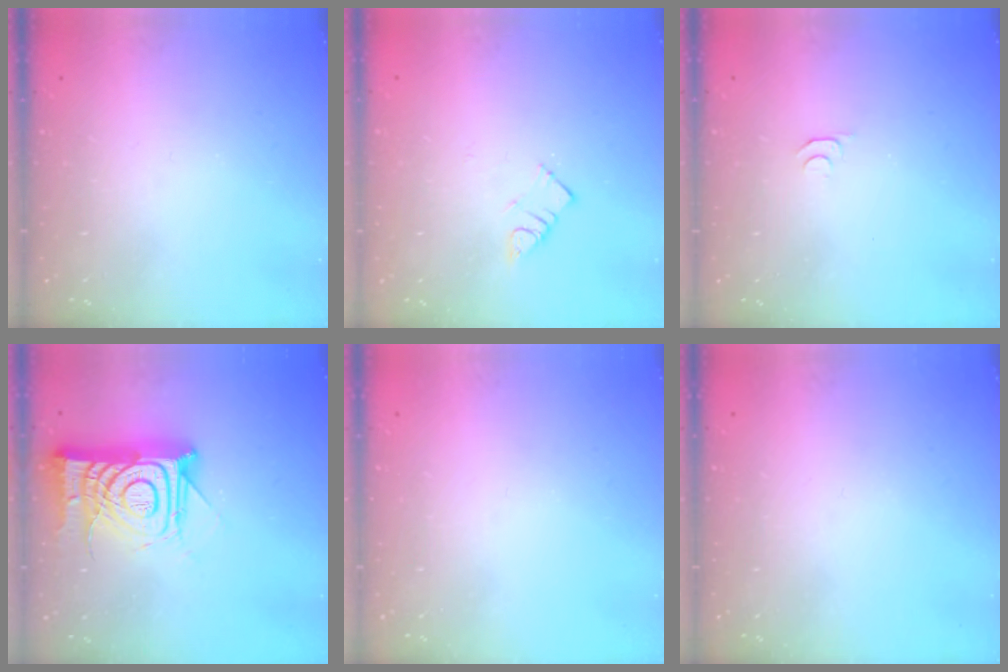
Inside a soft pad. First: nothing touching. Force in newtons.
{"total": 3.7, "press": 3.7, "slide": 0.0}
{"total": 3.4, "press": 3.4, "slide": 0.5}
{"total": 16.7, "press": 16.6, "slide": 1.4}
{"total": 0.0}
{"total": 0.0}